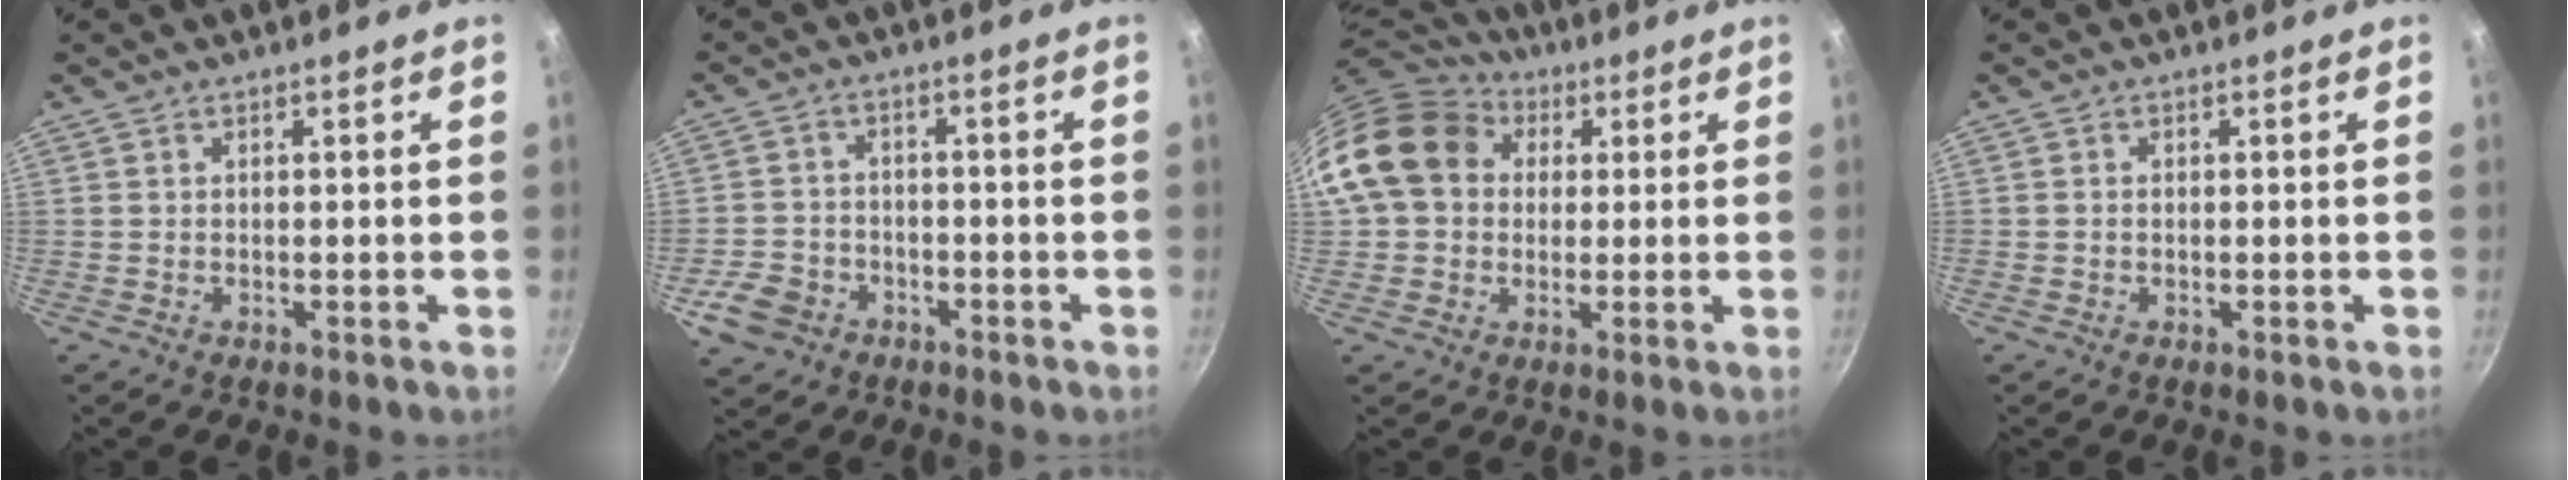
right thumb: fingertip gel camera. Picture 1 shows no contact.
{"total": 7.2, "force": [-3.6, 5.6, 2.7], "torque": [-0.046, 0.029, -0.061]}
{"total": 16.3, "force": [3.6, 13.3, 8.6], "torque": [-0.140, 0.029, 0.051]}
{"total": 0.7, "force": [-0.1, 0.6, 0.4], "torque": [-0.007, 0.004, -0.002]}